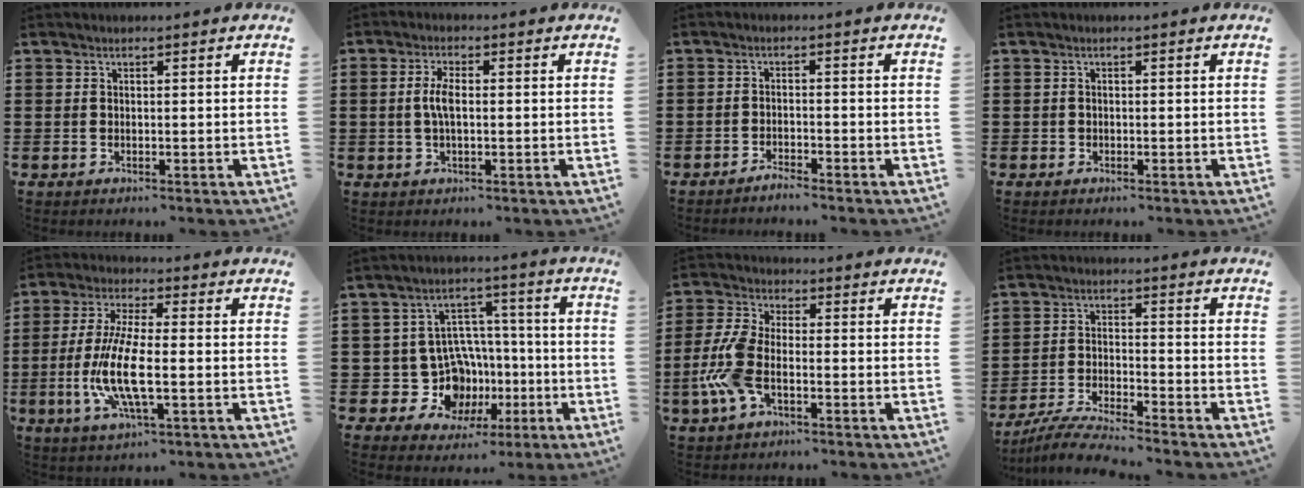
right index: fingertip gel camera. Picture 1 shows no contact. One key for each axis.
{"total": 3.8, "fx": 0.0, "fy": 1.4, "fz": 3.6, "tx": -0.076, "ty": 0.000, "tz": -0.004}
{"total": 1.8, "fx": -1.8, "fy": 0.1, "fz": 0.3, "tx": -0.009, "ty": 0.003, "tz": -0.036}
{"total": 0.5, "fx": -0.1, "fy": 0.5, "fz": 0.1, "tx": -0.003, "ty": 0.004, "tz": -0.004}
{"total": 10.1, "fx": -2.4, "fy": 2.8, "fz": 9.4, "tx": -0.211, "ty": -0.018, "tz": -0.052}
{"total": 11.2, "fx": -1.4, "fy": 10.1, "fz": 4.5, "tx": -0.108, "ty": -0.002, "tz": -0.010}
{"total": 7.8, "fx": -2.5, "fy": 3.8, "fz": 6.4, "tx": -0.165, "ty": -0.007, "tz": -0.054}
{"total": 5.8, "fx": -5.6, "fy": -0.1, "fz": 1.6, "tx": -0.047, "ty": -0.009, "tz": -0.113}